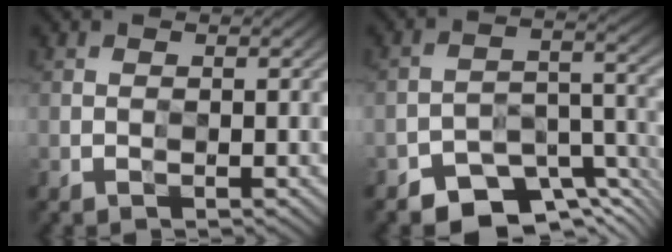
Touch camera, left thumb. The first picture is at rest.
{"total": 7.4, "force": [-6.6, 2.8, 1.7], "torque": [-0.006, 0.003, -0.115]}